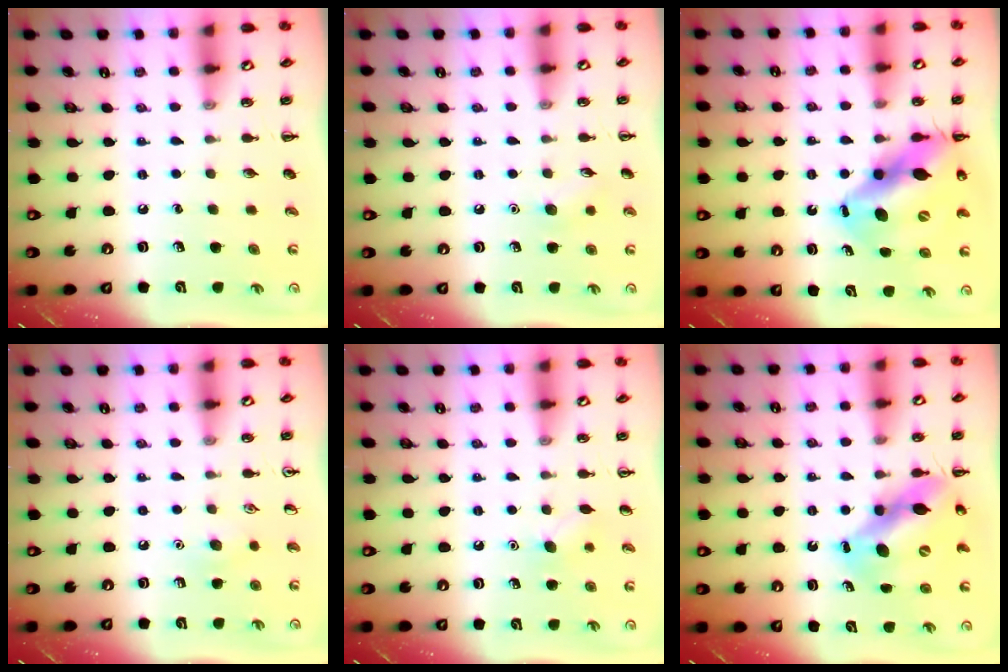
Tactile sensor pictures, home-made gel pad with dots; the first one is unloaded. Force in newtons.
{"total": 5.9, "press": 5.7, "slide": 1.4}
{"total": 16.1, "press": 15.5, "slide": 4.3}
{"total": 6.2, "press": 6.0, "slide": 1.7}
{"total": 5.6, "press": 5.3, "slide": 1.6}
{"total": 12.0, "press": 11.7, "slide": 2.8}